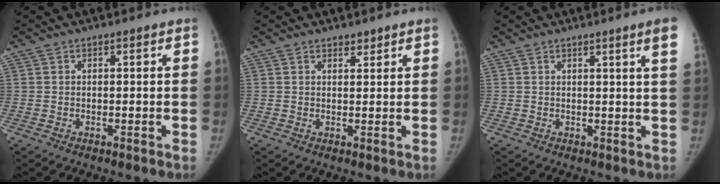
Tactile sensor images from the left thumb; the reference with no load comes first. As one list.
[{"total": 1.4, "force": [1.2, 0.6, 0.3], "torque": [0.008, -0.008, 0.017]}, {"total": 4.6, "force": [2.6, -0.7, 3.7], "torque": [-0.048, -0.013, 0.029]}]